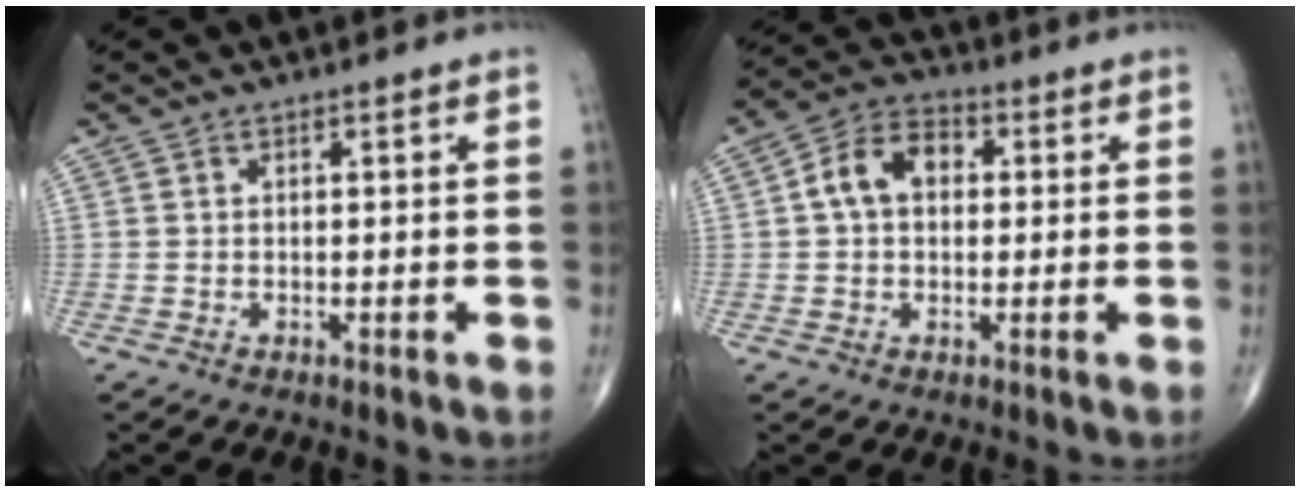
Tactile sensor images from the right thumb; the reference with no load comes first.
{"total": 8.6, "force": [1.1, 6.1, 6.0], "torque": [-0.098, 0.026, 0.012]}